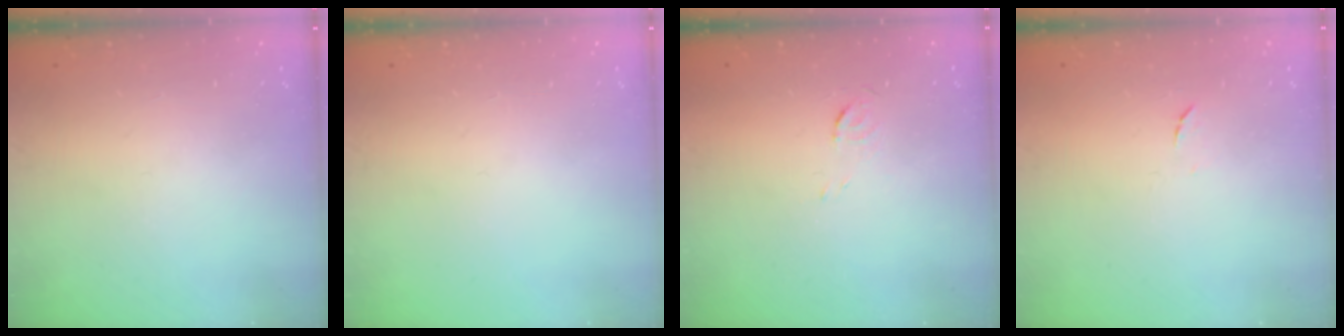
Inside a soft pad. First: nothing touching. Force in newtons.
{"total": 0.0}
{"total": 3.3, "press": 3.3, "slide": 0.4}
{"total": 4.8, "press": 4.8, "slide": 0.5}